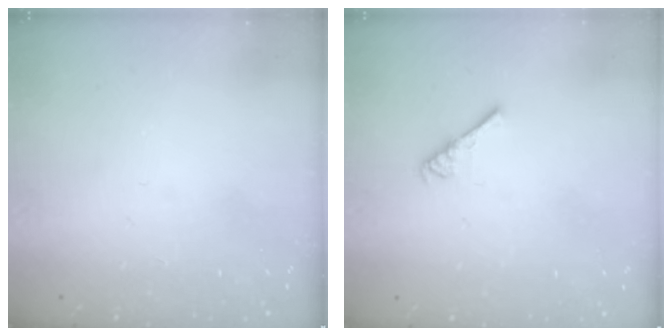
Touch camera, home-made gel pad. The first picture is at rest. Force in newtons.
{"total": 2.6, "press": 2.6, "slide": 0.5}